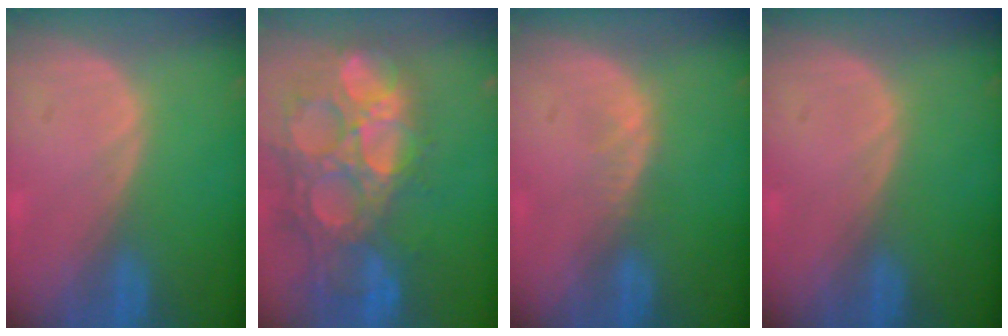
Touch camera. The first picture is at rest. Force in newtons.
{"total": 15.1, "press": 12.5, "slide": 8.5}
{"total": 1.5, "press": 1.5, "slide": 0.2}
{"total": 0.0}